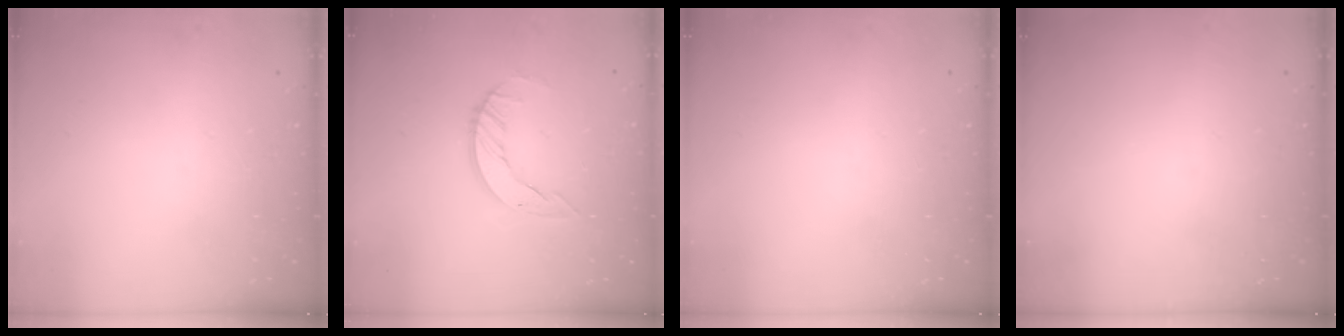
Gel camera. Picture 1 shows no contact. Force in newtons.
{"total": 4.5, "press": 4.5, "slide": 0.4}
{"total": 0.0}
{"total": 0.0}